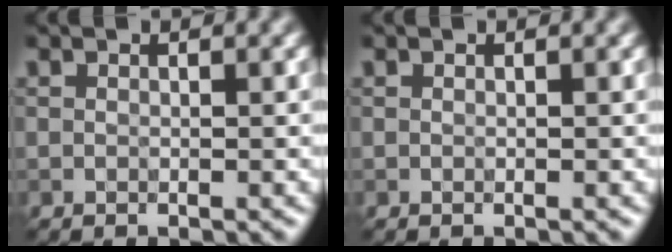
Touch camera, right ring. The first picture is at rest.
{"total": 0.0}